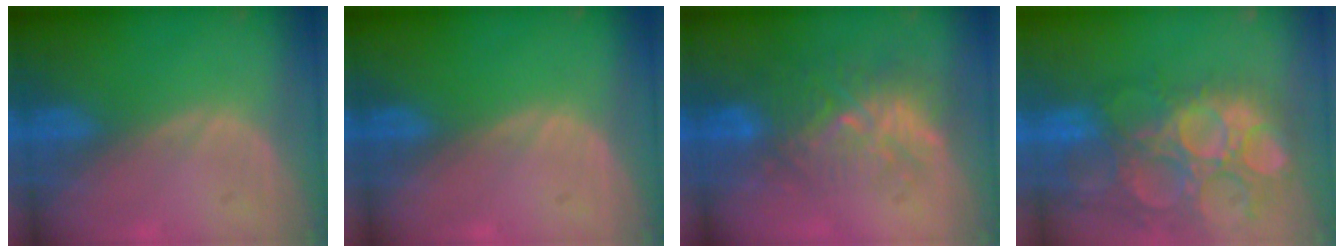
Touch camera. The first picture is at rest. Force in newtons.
{"total": 0.0}
{"total": 9.1, "press": 8.4, "slide": 3.4}
{"total": 15.3, "press": 12.6, "slide": 8.7}